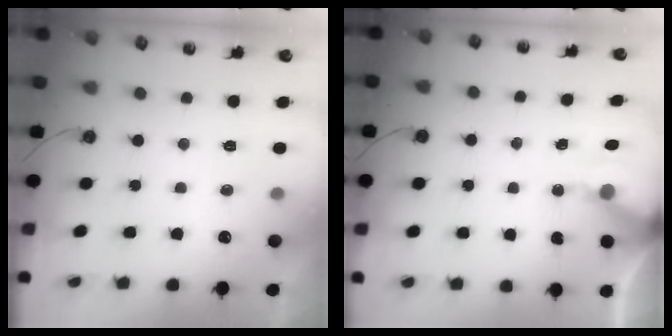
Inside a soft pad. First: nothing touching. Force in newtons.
{"total": 6.8, "press": 6.8, "slide": 0.4}